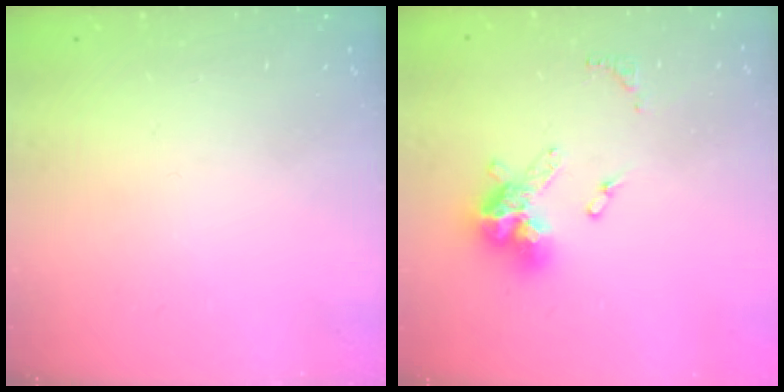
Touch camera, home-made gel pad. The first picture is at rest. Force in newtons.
{"total": 12.6, "press": 12.6, "slide": 0.5}